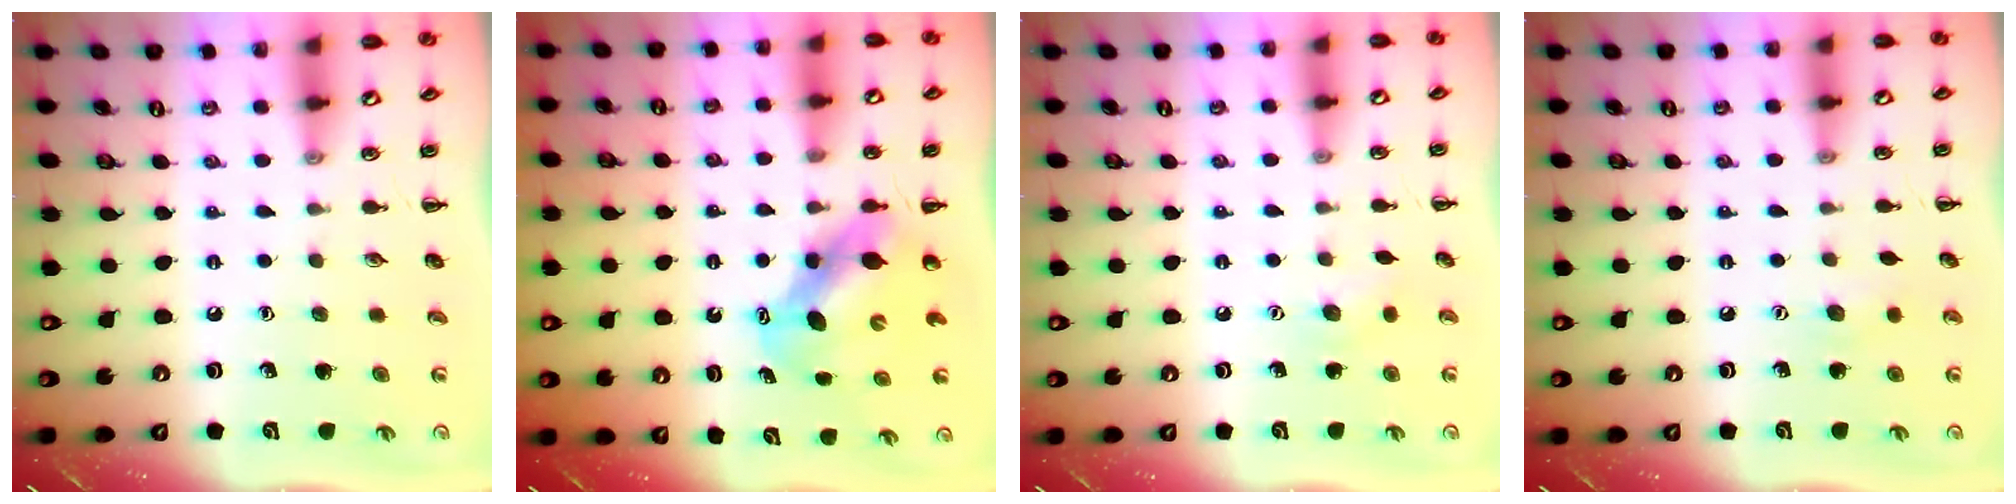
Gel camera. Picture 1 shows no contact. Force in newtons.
{"total": 6.4, "press": 6.3, "slide": 0.9}
{"total": 5.7, "press": 5.5, "slide": 1.5}
{"total": 5.5, "press": 5.4, "slide": 1.1}